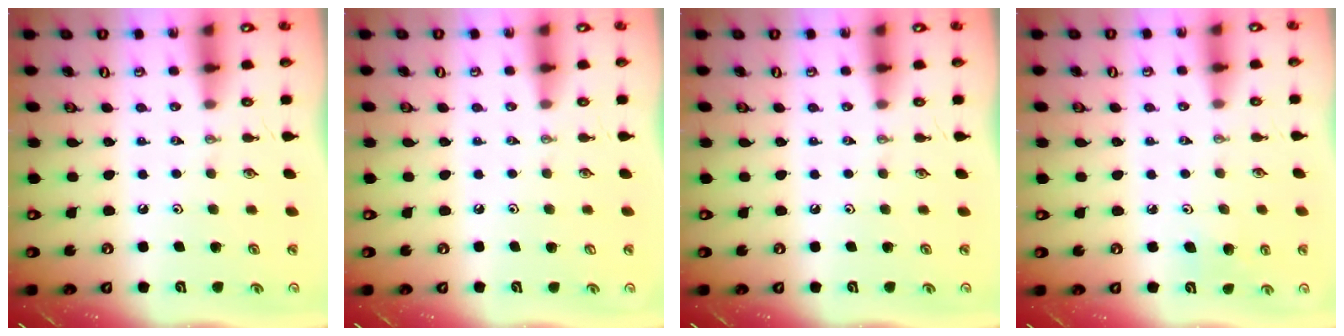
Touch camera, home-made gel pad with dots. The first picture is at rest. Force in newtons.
{"total": 0.7, "press": 0.1, "slide": 0.7}
{"total": 0.0}
{"total": 5.0, "press": 4.6, "slide": 1.7}